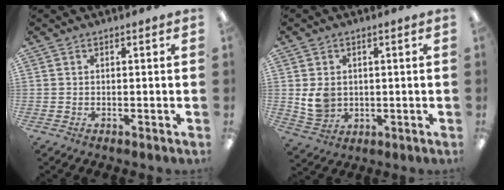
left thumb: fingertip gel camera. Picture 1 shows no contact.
{"total": 5.9, "force": [0.7, 5.1, 2.9], "torque": [-0.050, 0.003, 0.015]}